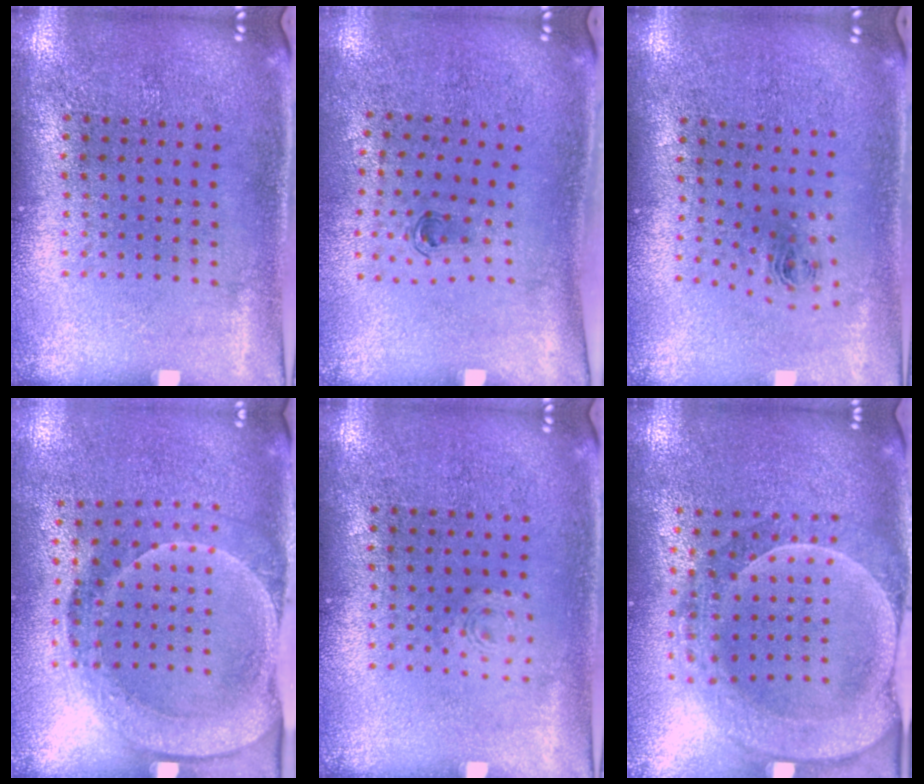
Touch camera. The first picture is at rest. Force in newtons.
{"total": 0.6, "press": 0.4, "slide": 0.5}
{"total": 0.9, "press": 0.3, "slide": 0.8}
{"total": 1.8, "press": 1.5, "slide": 1.1}
{"total": 0.6, "press": 0.6, "slide": 0.2}
{"total": 2.2, "press": 2.0, "slide": 0.9}